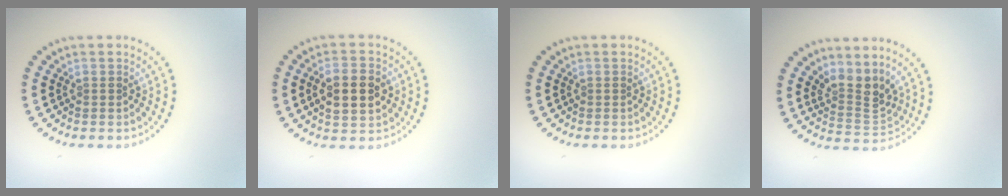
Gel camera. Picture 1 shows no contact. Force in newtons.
{"total": 4.6, "press": 4.6, "slide": 0.2}
{"total": 0.0}
{"total": 3.1, "press": 2.2, "slide": 2.2}